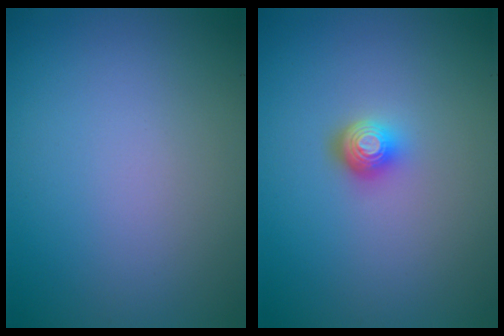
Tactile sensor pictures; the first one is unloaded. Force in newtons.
{"total": 2.2, "press": 1.4, "slide": 1.7}